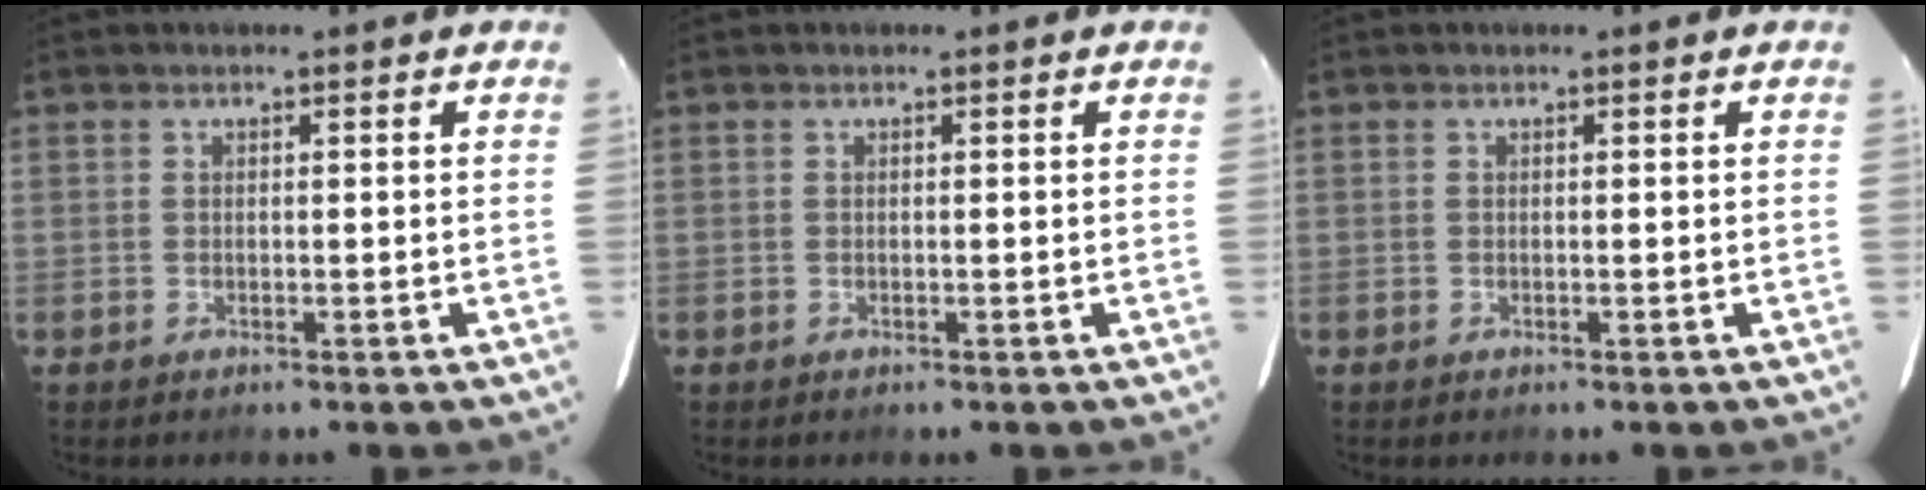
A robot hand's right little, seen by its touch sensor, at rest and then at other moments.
{"total": 0.0}
{"total": 0.0}